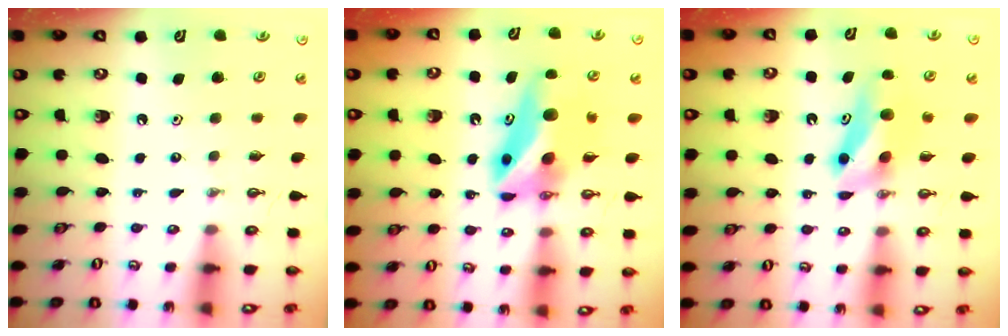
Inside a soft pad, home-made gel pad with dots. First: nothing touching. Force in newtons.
{"total": 9.7, "press": 8.5, "slide": 4.5}
{"total": 7.8, "press": 7.4, "slide": 2.5}